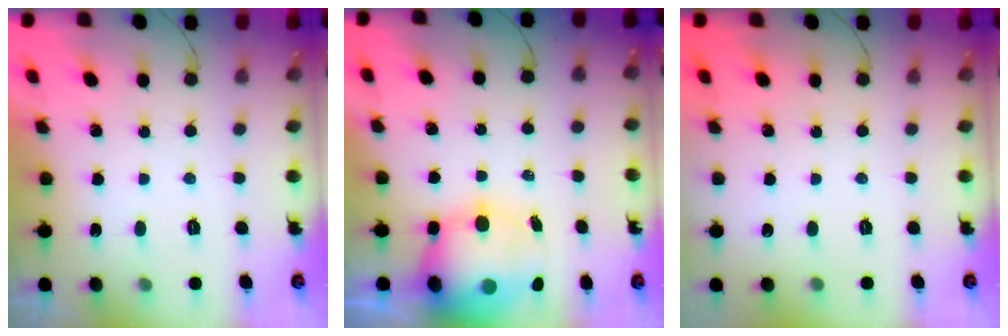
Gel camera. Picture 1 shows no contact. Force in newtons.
{"total": 9.8, "press": 9.5, "slide": 2.6}
{"total": 0.0}